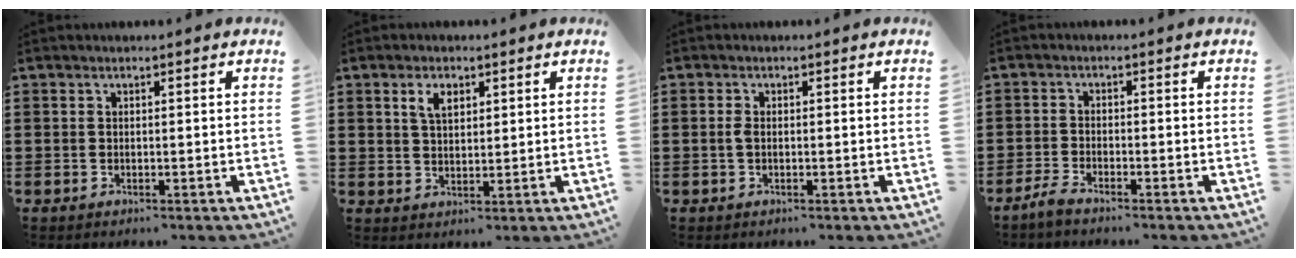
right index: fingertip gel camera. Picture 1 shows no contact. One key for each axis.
{"total": 3.3, "fx": 1.7, "fy": 1.8, "fz": 2.2, "tx": -0.050, "ty": 0.009, "tz": 0.029}
{"total": 1.5, "fx": -0.2, "fy": 0.6, "fz": 1.3, "tx": -0.033, "ty": 0.000, "tz": -0.007}
{"total": 2.1, "fx": -2.0, "fy": 0.1, "fz": 0.7, "tx": -0.023, "ty": 0.000, "tz": -0.042}